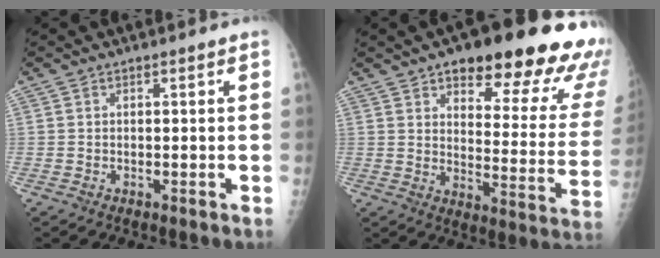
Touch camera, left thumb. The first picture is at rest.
{"total": 25.8, "force": [17.4, 8.4, 17.1], "torque": [-0.168, -0.073, 0.214]}